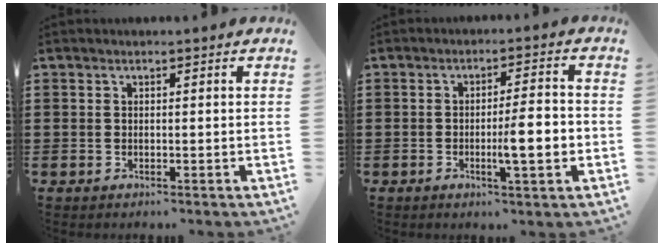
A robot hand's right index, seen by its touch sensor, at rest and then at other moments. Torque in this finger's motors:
{"motor_torque": [1.95, 0.05, 0.49, 0.15]}